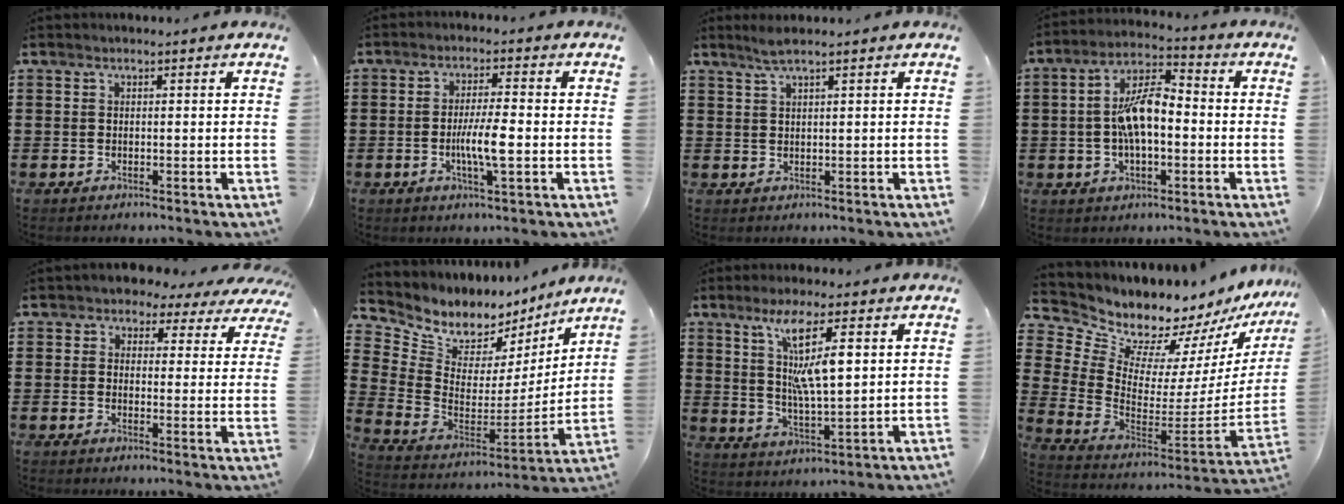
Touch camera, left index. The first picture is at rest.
{"total": 5.9, "force": [-1.1, 0.8, 5.7], "torque": [-0.110, -0.004, -0.026]}
{"total": 2.1, "force": [1.4, -0.1, 1.6], "torque": [-0.032, 0.001, 0.025]}
{"total": 8.9, "force": [-0.7, 3.7, 8.0], "torque": [-0.172, 0.006, -0.019]}
{"total": 2.7, "force": [2.2, 1.5, 0.5], "torque": [-0.028, -0.008, 0.034]}
{"total": 6.9, "force": [5.2, 4.4, 1.0], "torque": [-0.062, -0.038, 0.094]}
{"total": 9.7, "force": [4.0, 2.2, 8.5], "torque": [-0.166, 0.001, 0.066]}
{"total": 9.6, "force": [9.0, 3.1, 0.4], "torque": [-0.064, -0.085, 0.160]}